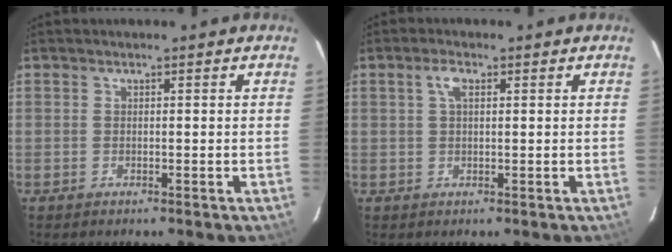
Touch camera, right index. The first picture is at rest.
{"total": 2.5, "force": [0.9, 1.1, 2.1], "torque": [-0.043, 0.008, 0.017]}